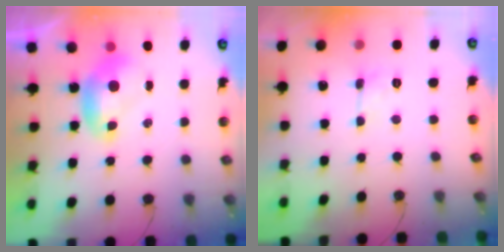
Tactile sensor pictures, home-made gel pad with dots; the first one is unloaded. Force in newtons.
{"total": 0.9, "press": 0.8, "slide": 0.3}